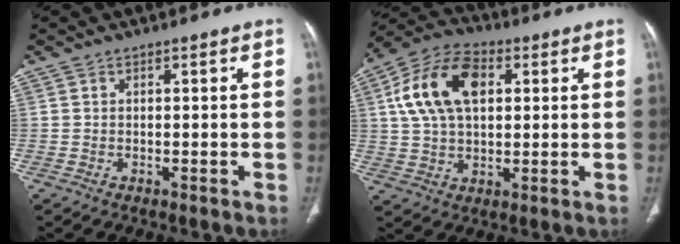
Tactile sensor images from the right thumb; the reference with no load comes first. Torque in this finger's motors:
{"motor_torque": [-0.68, 1.33, 1.21, 0.33, 0.17]}